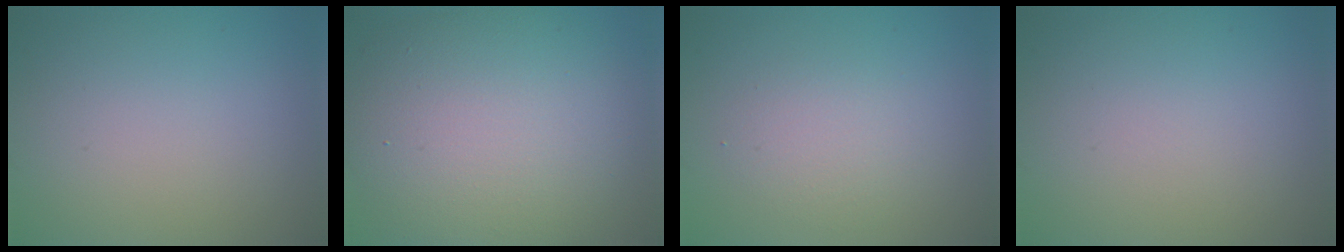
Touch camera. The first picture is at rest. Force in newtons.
{"total": 11.2, "press": 11.1, "slide": 0.6}
{"total": 2.3, "press": 2.3, "slide": 0.1}
{"total": 0.0}